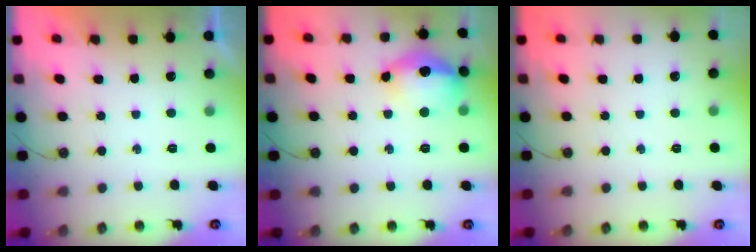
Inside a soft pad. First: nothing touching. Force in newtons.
{"total": 14.8, "press": 14.7, "slide": 1.7}
{"total": 0.0}